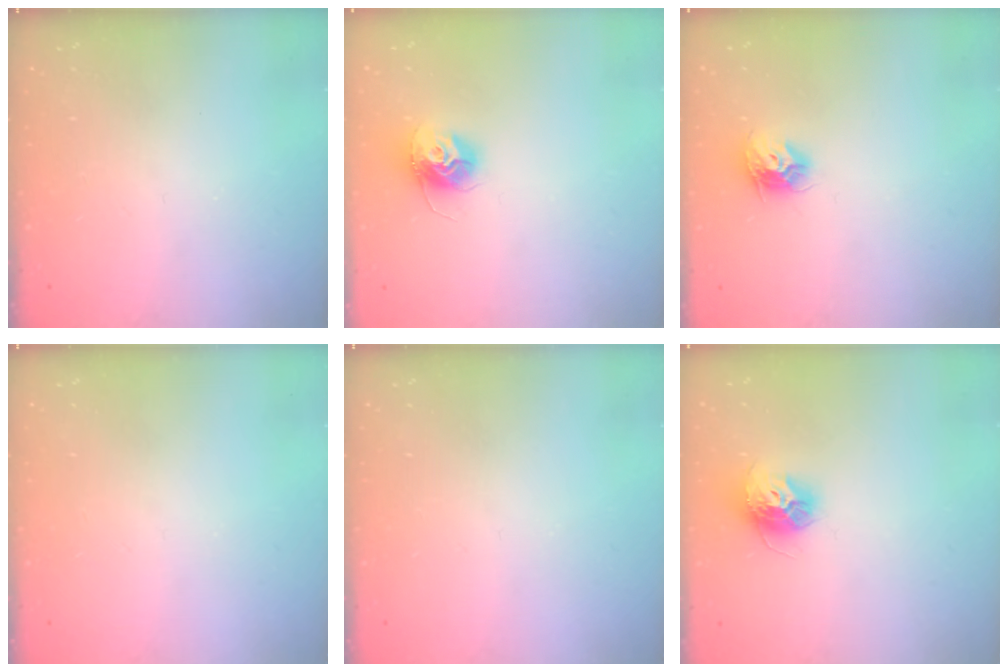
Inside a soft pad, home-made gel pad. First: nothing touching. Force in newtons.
{"total": 11.1, "press": 11.1, "slide": 0.9}
{"total": 8.9, "press": 8.9, "slide": 0.1}
{"total": 0.0}
{"total": 0.0}
{"total": 11.2, "press": 11.2, "slide": 0.8}